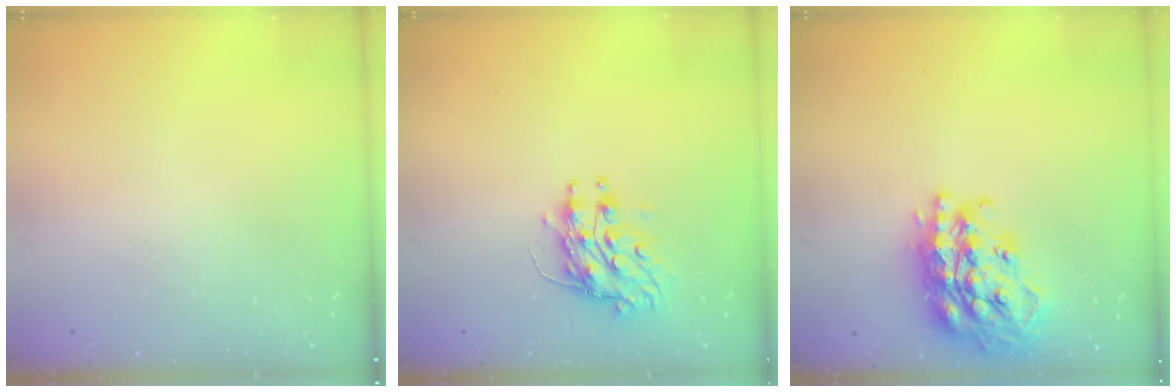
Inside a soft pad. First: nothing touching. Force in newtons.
{"total": 9.2, "press": 9.2, "slide": 0.1}
{"total": 25.6, "press": 25.5, "slide": 2.2}